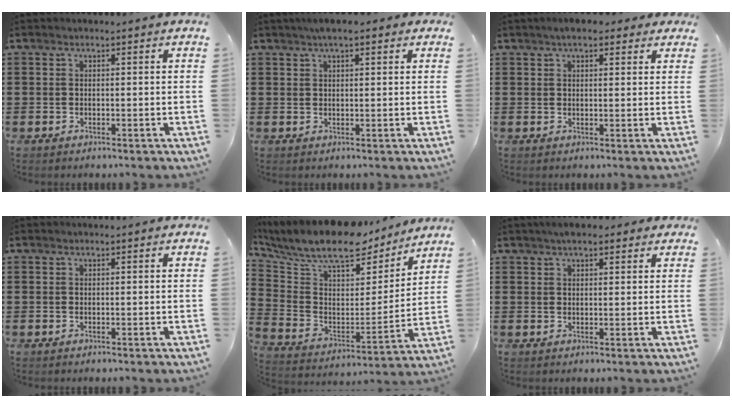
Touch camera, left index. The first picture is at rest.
{"total": 2.9, "force": [1.9, 0.9, 2.0], "torque": [-0.043, 0.008, 0.033]}
{"total": 3.7, "force": [2.7, 1.4, 2.2], "torque": [-0.041, 0.005, 0.046]}
{"total": 0.0}
{"total": 11.8, "force": [9.9, 3.3, 5.7], "torque": [-0.145, -0.062, 0.172]}
{"total": 3.2, "force": [2.4, 1.2, 1.7], "torque": [-0.038, 0.009, 0.043]}